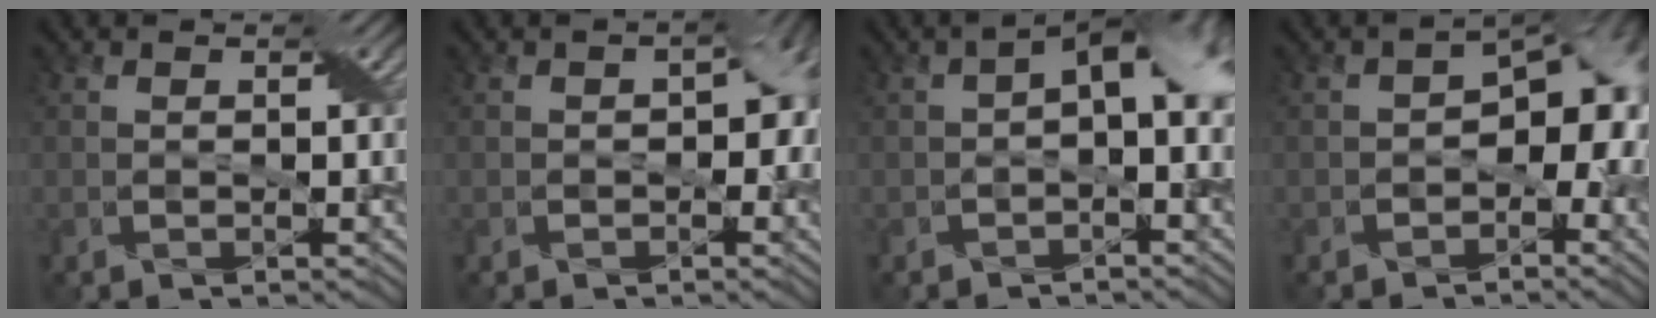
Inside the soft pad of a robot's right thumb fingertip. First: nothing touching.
{"total": 4.8, "force": [-0.4, 3.2, 3.6], "torque": [-0.045, -0.009, -0.004]}
{"total": 6.7, "force": [-0.1, 3.5, 5.7], "torque": [-0.077, 0.000, -0.002]}
{"total": 8.4, "force": [-2.1, 5.3, 6.2], "torque": [-0.060, -0.012, -0.040]}